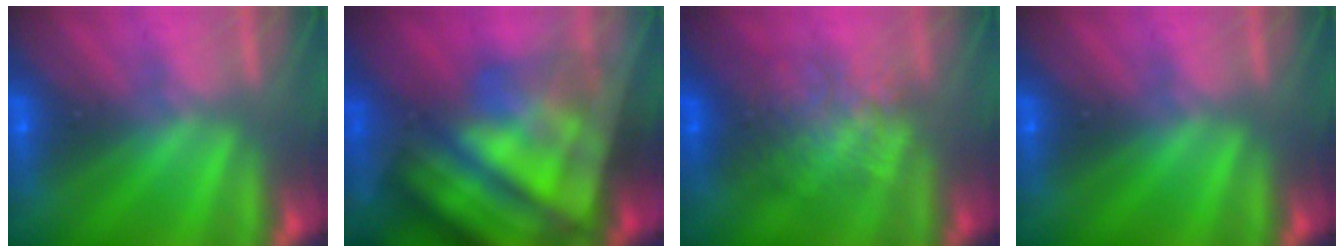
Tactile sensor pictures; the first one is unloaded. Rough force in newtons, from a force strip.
{"total": 11.0}
{"total": 2.3}
{"total": 0.0}